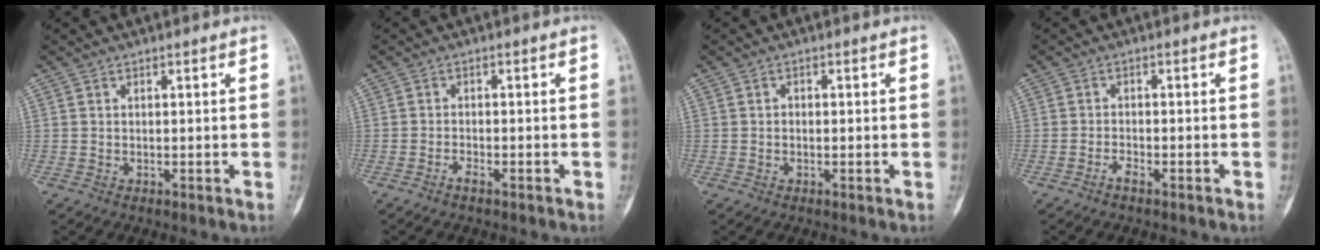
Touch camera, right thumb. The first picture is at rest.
{"total": 1.5, "force": [-1.2, 0.4, 0.9], "torque": [-0.019, 0.005, -0.024]}
{"total": 0.7, "force": [-0.1, 0.5, 0.4], "torque": [-0.004, 0.002, -0.006]}
{"total": 1.8, "force": [-1.4, 0.5, 1.0], "torque": [-0.022, 0.007, -0.028]}